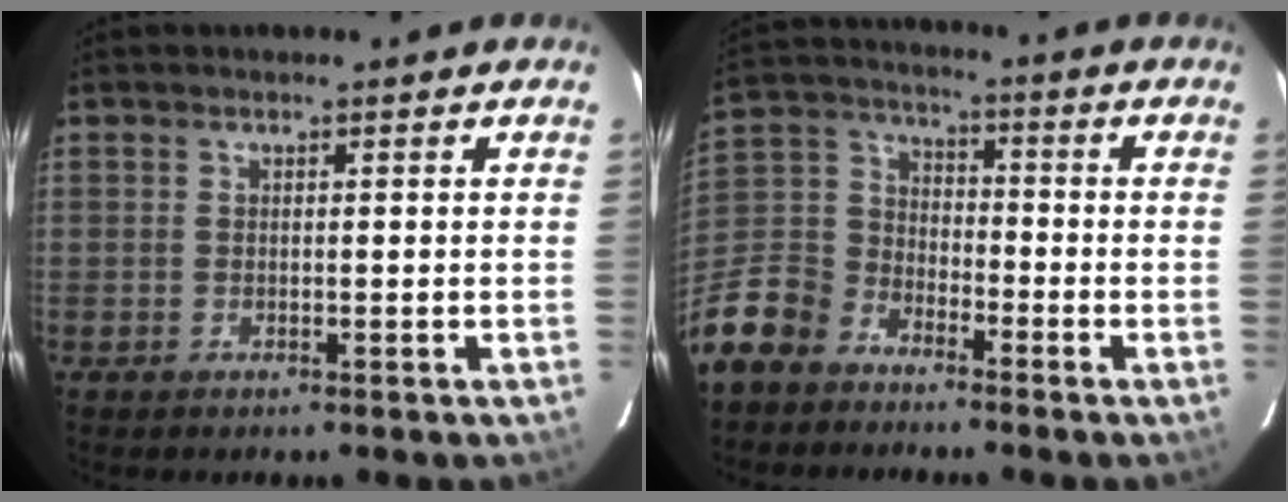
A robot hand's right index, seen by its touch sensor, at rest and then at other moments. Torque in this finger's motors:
{"motor_torque": [0.21, -0.52, -0.46, -0.21]}